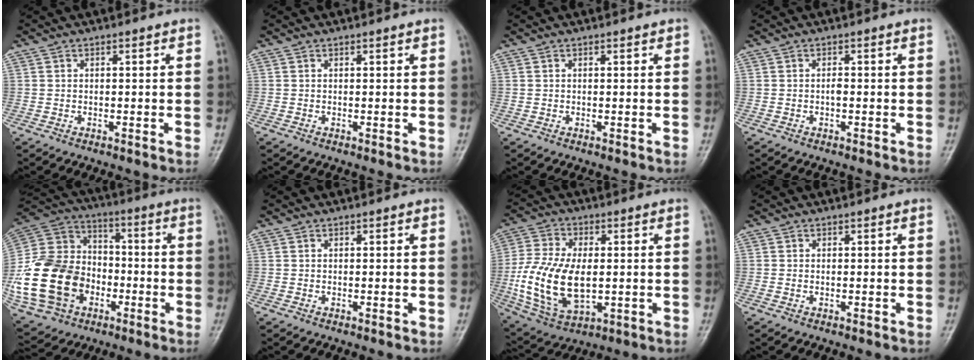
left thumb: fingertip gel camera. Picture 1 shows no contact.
{"total": 0.0}
{"total": 0.6, "force": [0.4, 0.3, 0.4], "torque": [-0.003, -0.002, 0.005]}
{"total": 0.8, "force": [-0.2, 0.3, 0.8], "torque": [-0.013, 0.000, -0.004]}
{"total": 23.1, "force": [-6.2, 18.0, 13.2], "torque": [-0.255, 0.049, -0.102]}
{"total": 0.0}
{"total": 16.8, "force": [-1.3, 9.7, 13.6], "torque": [-0.273, -0.007, -0.014]}
{"total": 0.0}